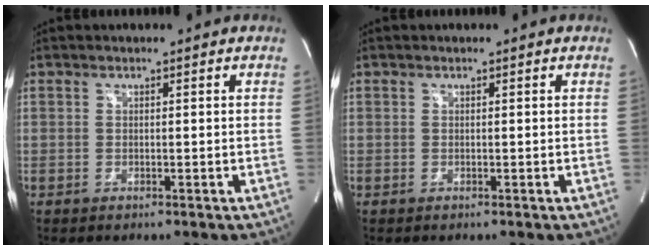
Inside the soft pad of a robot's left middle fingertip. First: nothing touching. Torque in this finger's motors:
{"motor_torque": [0.00, 0.00, 0.07, 0.01]}